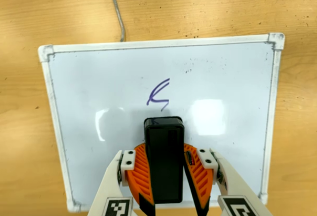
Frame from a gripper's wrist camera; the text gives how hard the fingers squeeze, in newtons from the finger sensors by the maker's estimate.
{"total": 11.3, "left": 11.0, "right": 11.5}